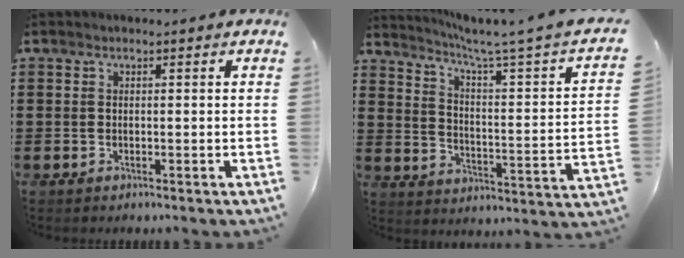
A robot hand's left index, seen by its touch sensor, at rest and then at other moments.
{"total": 4.1, "force": [2.7, -1.0, 2.8], "torque": [-0.070, -0.043, 0.032]}